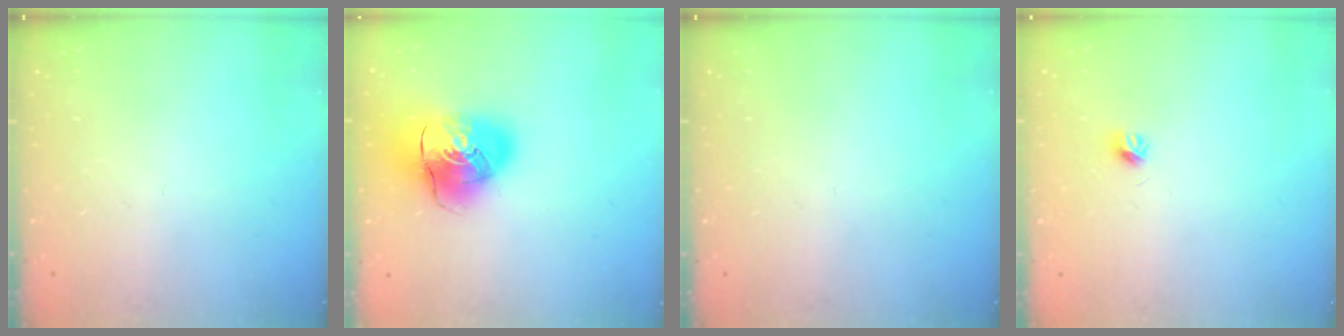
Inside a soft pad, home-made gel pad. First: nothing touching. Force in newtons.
{"total": 14.9, "press": 14.7, "slide": 2.5}
{"total": 0.0}
{"total": 4.0, "press": 3.9, "slide": 0.9}